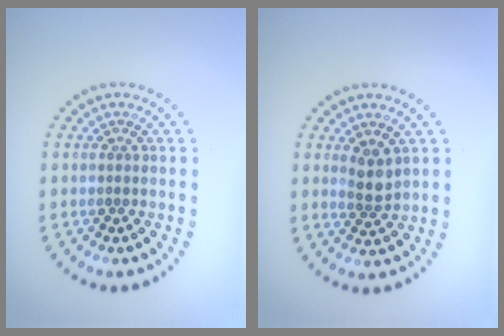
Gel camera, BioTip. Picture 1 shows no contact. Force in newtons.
{"total": 2.0, "press": 1.7, "slide": 1.0}